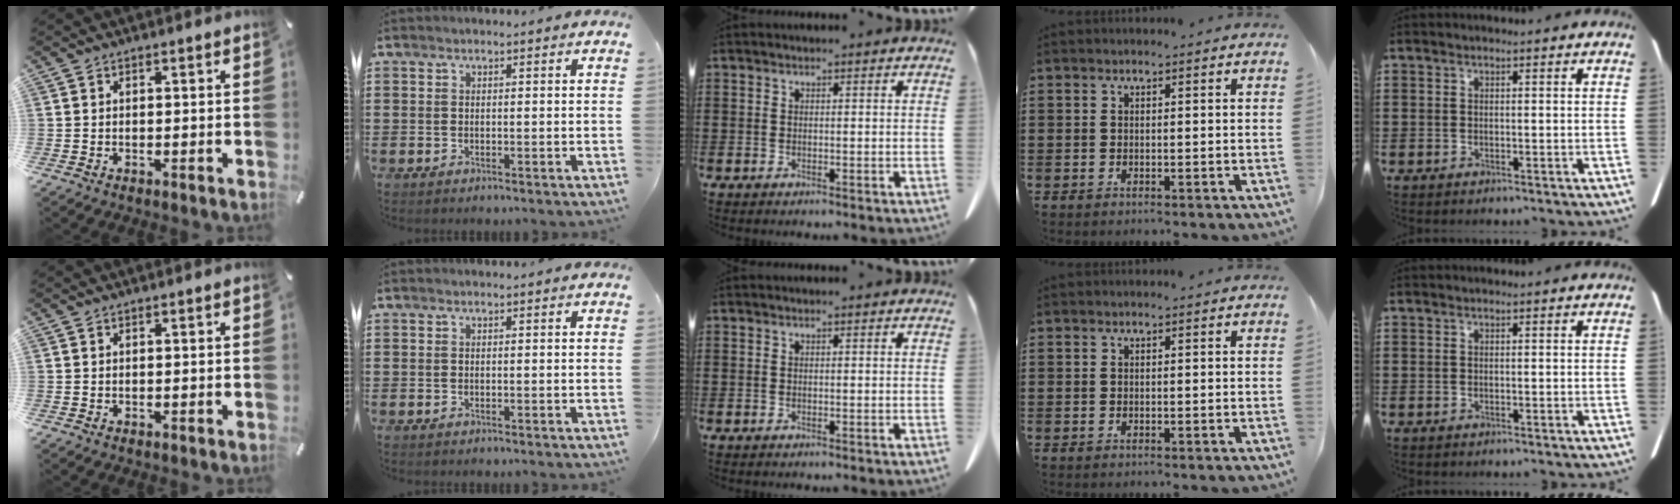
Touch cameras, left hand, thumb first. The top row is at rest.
{}